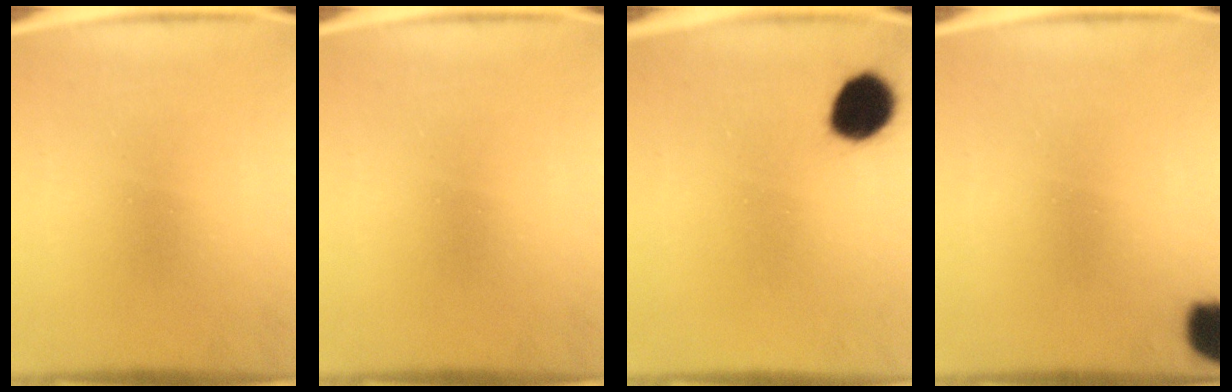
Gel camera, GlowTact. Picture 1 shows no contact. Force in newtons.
{"total": 0.0}
{"total": 8.8}
{"total": 7.2}